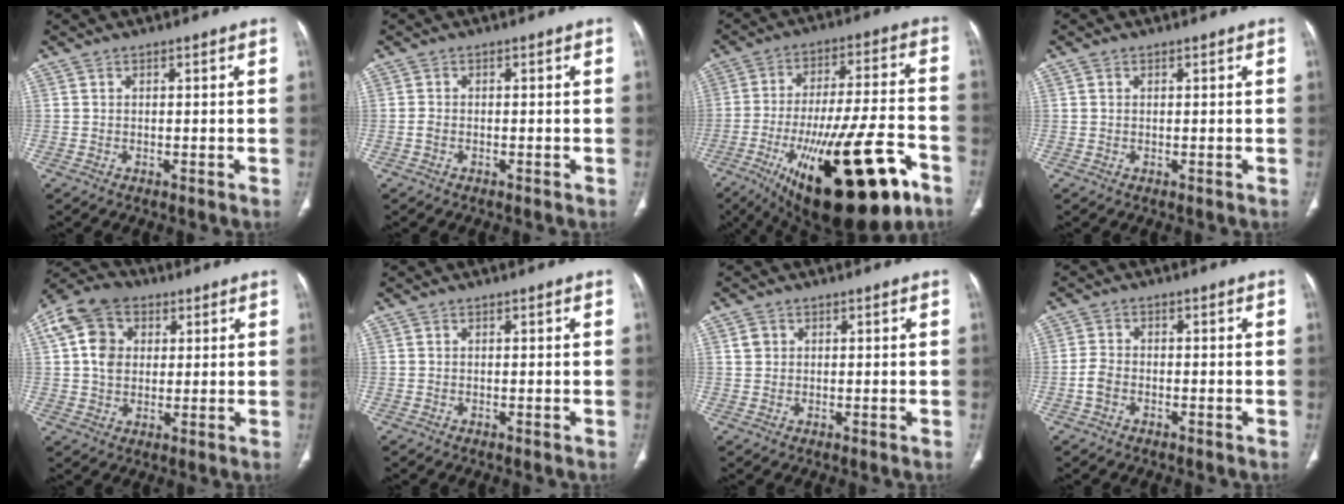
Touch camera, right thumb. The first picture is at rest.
{"total": 1.0, "force": [-0.5, 0.6, 0.7], "torque": [-0.018, -0.001, -0.013]}
{"total": 29.7, "force": [-13.9, 9.6, 24.5], "torque": [-0.371, 0.039, -0.206]}
{"total": 0.5, "force": [0.2, 0.4, 0.2], "torque": [-0.004, 0.003, 0.004]}
{"total": 11.3, "force": [2.8, 9.0, 6.3], "torque": [-0.116, 0.011, 0.043]}
{"total": 0.0}
{"total": 1.7, "force": [0.6, 1.5, 0.6], "torque": [-0.004, 0.000, 0.009]}
{"total": 3.0, "force": [-1.3, 2.0, 1.8], "torque": [-0.039, 0.011, -0.028]}